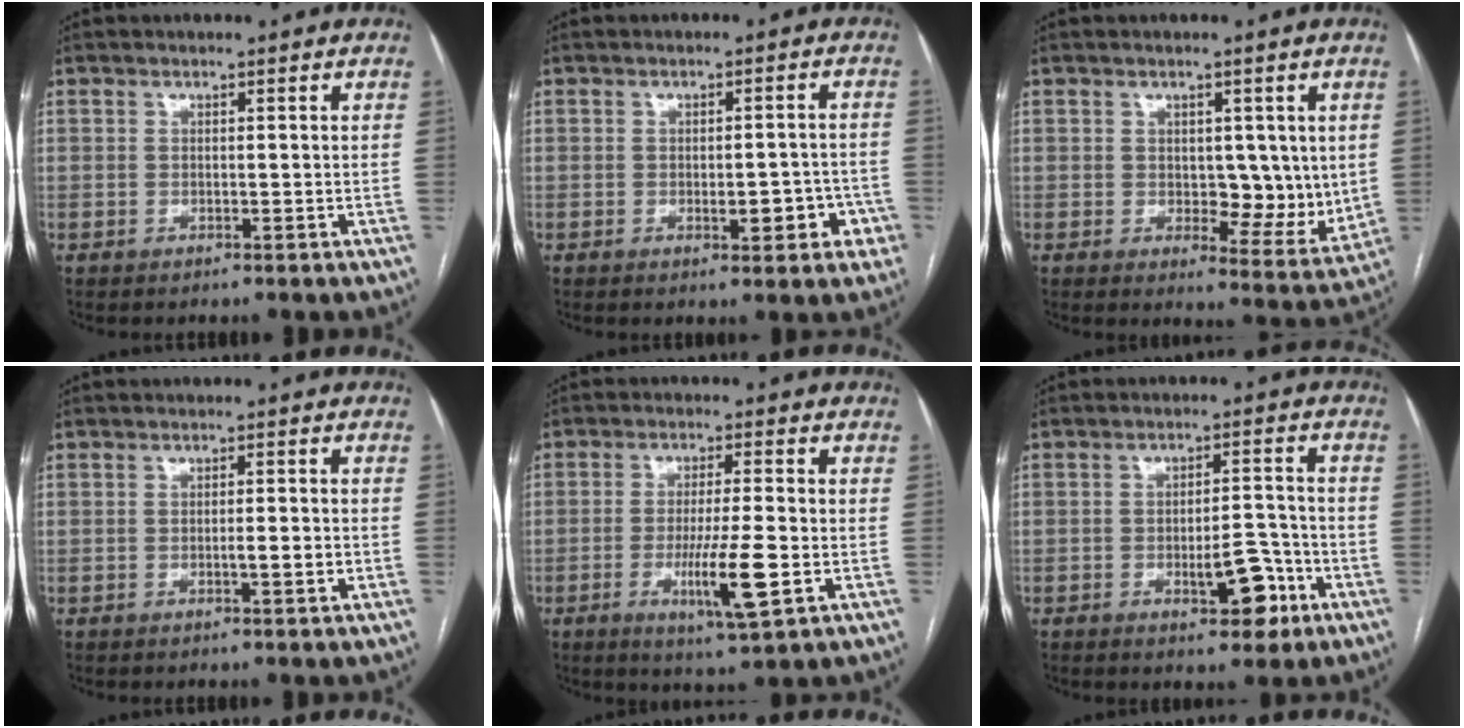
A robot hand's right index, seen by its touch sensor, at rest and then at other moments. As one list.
[{"total": 5.6, "force": [-2.2, 2.1, 4.7], "torque": [-0.052, 0.013, -0.021]}, {"total": 8.0, "force": [0.6, 4.1, 6.8], "torque": [-0.074, -0.012, 0.020]}, {"total": 2.6, "force": [-0.7, 0.2, 2.5], "torque": [-0.041, -0.002, -0.010]}, {"total": 9.3, "force": [-2.7, 0.4, 8.9], "torque": [-0.155, -0.022, -0.044]}, {"total": 7.3, "force": [-3.3, 2.6, 6.0], "torque": [-0.082, 0.011, -0.043]}]